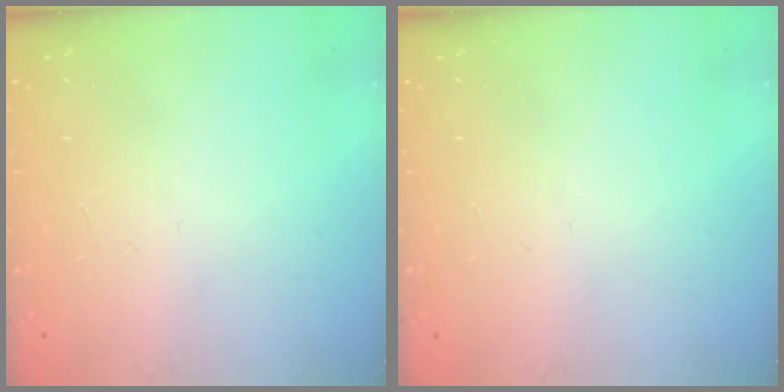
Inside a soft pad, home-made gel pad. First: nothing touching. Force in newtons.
{"total": 0.0}